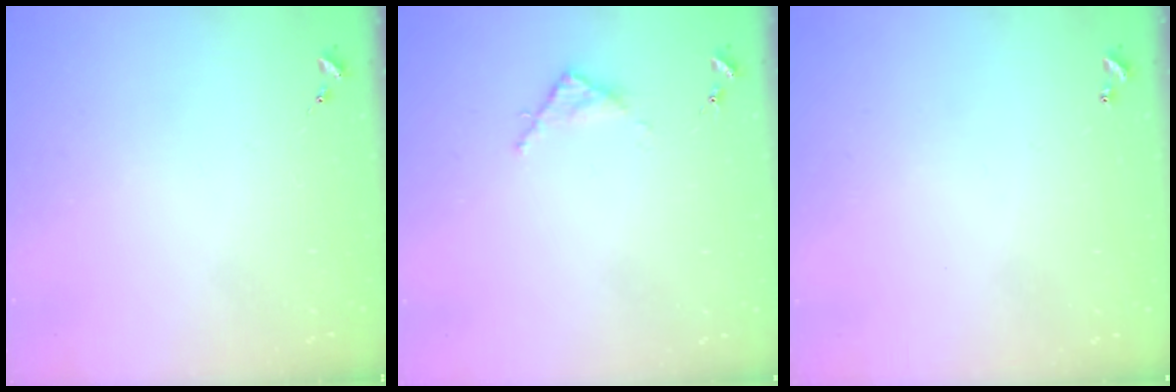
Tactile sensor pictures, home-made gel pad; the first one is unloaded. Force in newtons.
{"total": 3.1, "press": 3.1, "slide": 0.4}
{"total": 1.0, "press": 1.0, "slide": 0.2}